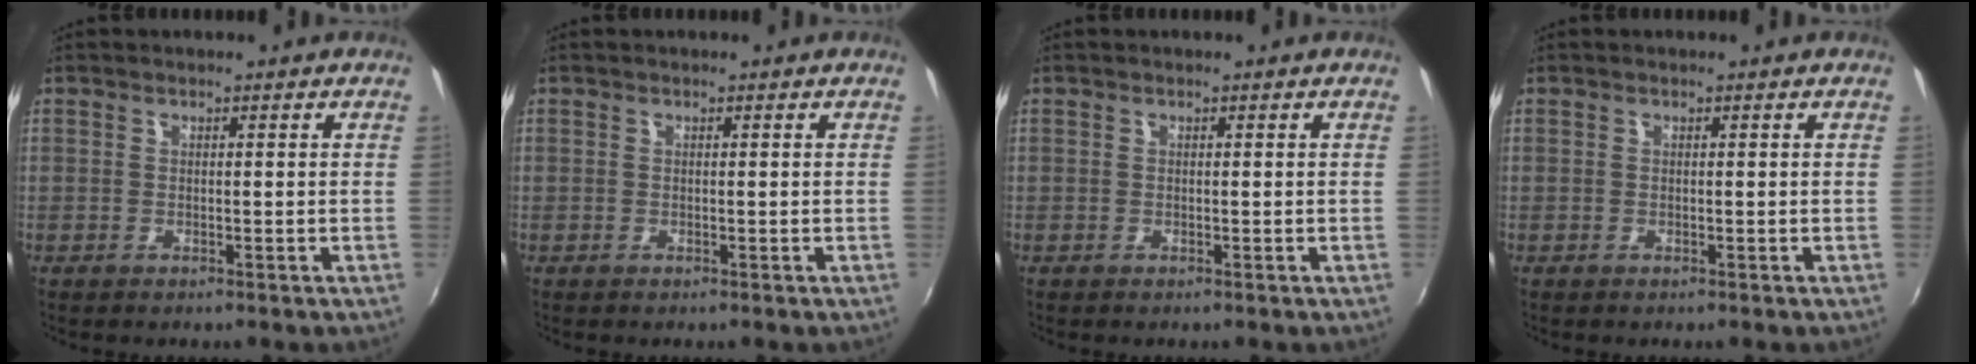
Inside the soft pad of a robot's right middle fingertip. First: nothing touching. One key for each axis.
{"total": 0.0}
{"total": 0.0}
{"total": 0.0}